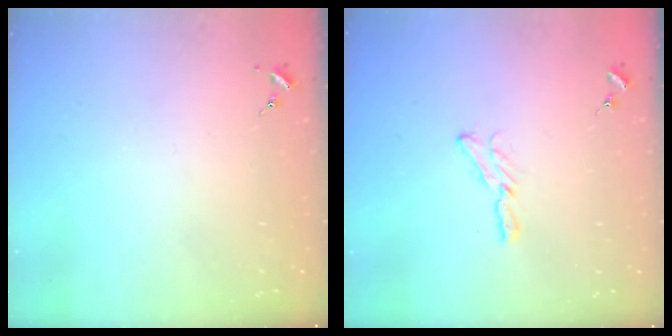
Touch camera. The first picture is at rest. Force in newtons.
{"total": 5.9, "press": 5.9, "slide": 0.5}